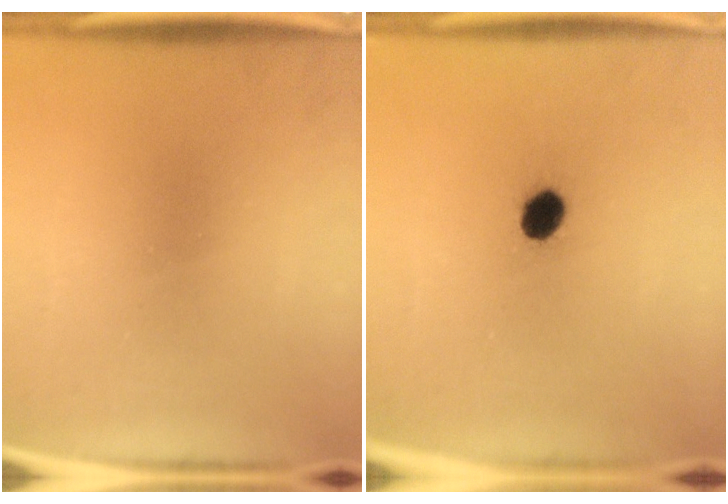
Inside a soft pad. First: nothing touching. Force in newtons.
{"total": 4.2}